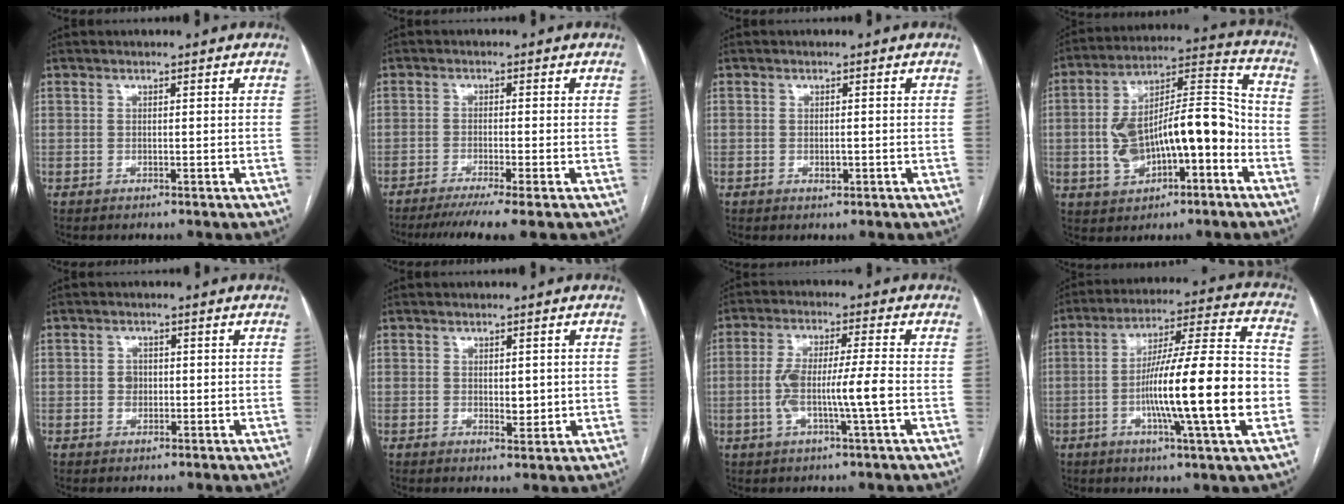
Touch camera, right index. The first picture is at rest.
{"total": 7.5, "force": [-5.7, -0.7, 4.8], "torque": [-0.068, -0.017, -0.088]}
{"total": 1.1, "force": [-0.2, 0.6, 0.9], "torque": [-0.016, -0.001, -0.002]}
{"total": 16.1, "force": [-3.7, 6.0, 14.5], "torque": [-0.255, 0.032, -0.055]}
{"total": 1.9, "force": [0.0, 1.7, 1.0], "torque": [-0.013, 0.003, 0.000]}
{"total": 2.7, "force": [0.2, 1.4, 2.3], "torque": [-0.032, -0.006, 0.007]}
{"total": 8.4, "force": [-1.7, 0.2, 8.3], "torque": [-0.164, 0.008, -0.031]}
{"total": 19.7, "force": [-4.1, 0.4, 19.2], "torque": [-0.310, 0.004, -0.068]}